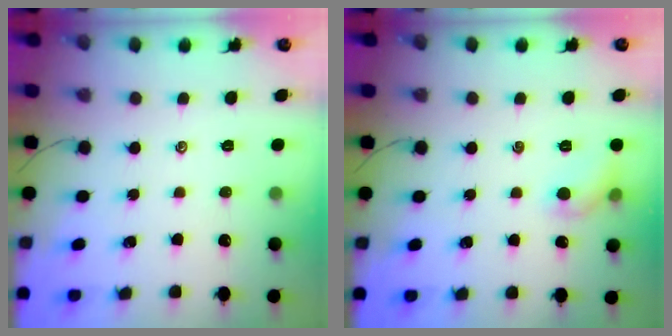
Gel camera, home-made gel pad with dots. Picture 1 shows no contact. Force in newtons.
{"total": 6.2, "press": 6.1, "slide": 1.3}